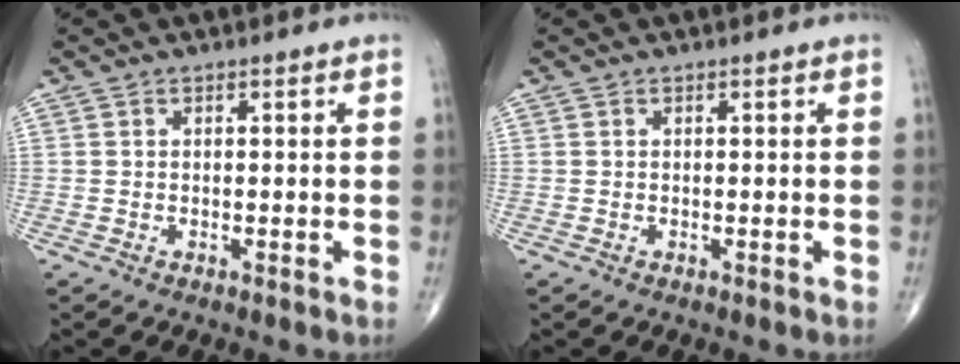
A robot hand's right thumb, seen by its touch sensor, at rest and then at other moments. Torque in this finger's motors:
{"motor_torque": [0.00, 0.00, 0.05, 0.04, 0.00]}